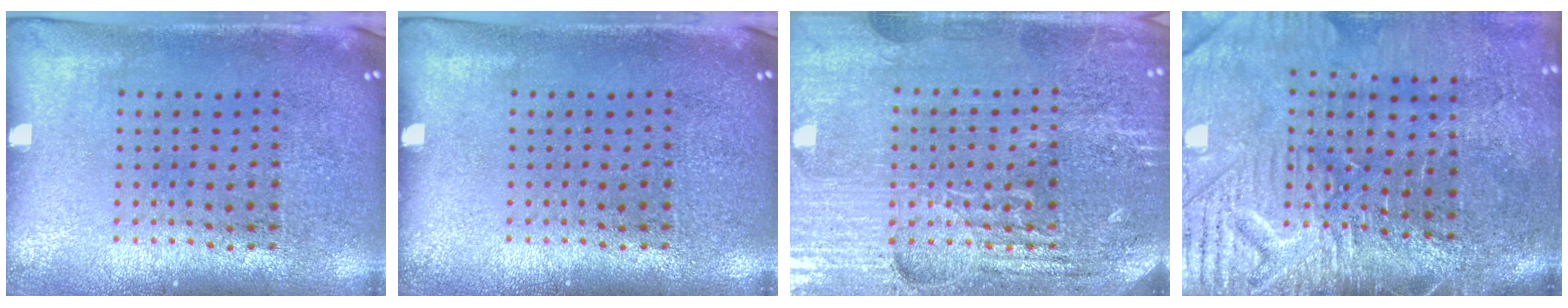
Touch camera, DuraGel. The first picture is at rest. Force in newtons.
{"total": 0.0}
{"total": 4.9, "press": 4.6, "slide": 1.8}
{"total": 4.8, "press": 4.2, "slide": 2.4}